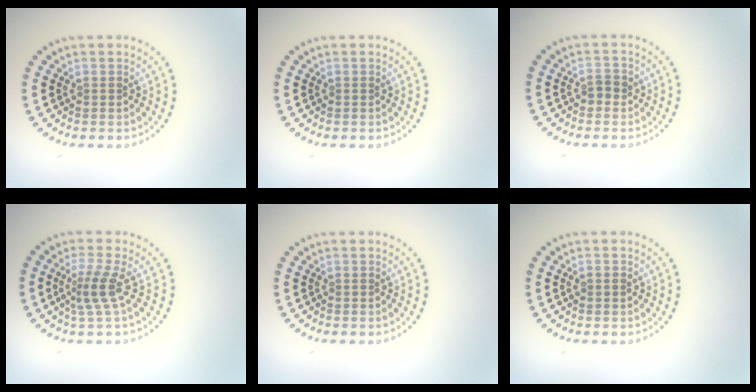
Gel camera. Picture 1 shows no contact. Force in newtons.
{"total": 0.0}
{"total": 1.2, "press": 1.1, "slide": 0.3}
{"total": 2.5, "press": 1.7, "slide": 1.8}
{"total": 0.0}
{"total": 0.9, "press": 0.9, "slide": 0.1}